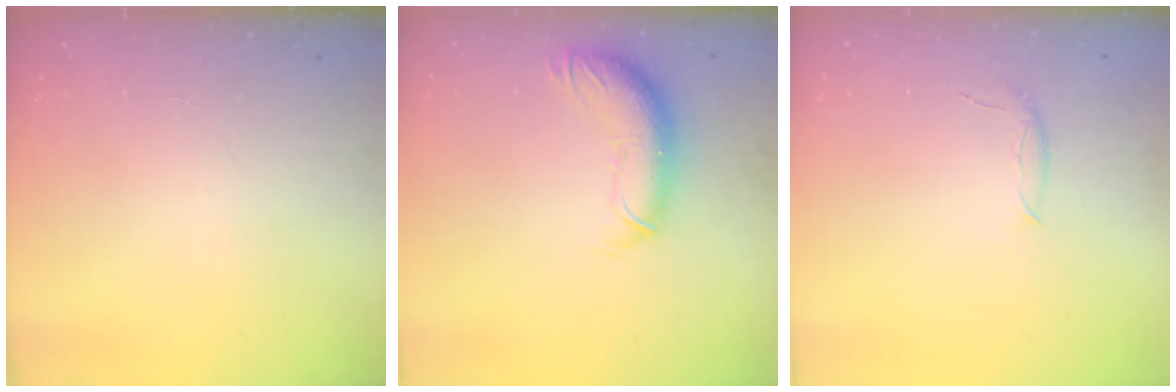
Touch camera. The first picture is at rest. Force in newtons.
{"total": 11.5, "press": 11.2, "slide": 2.6}
{"total": 5.6, "press": 5.5, "slide": 0.9}